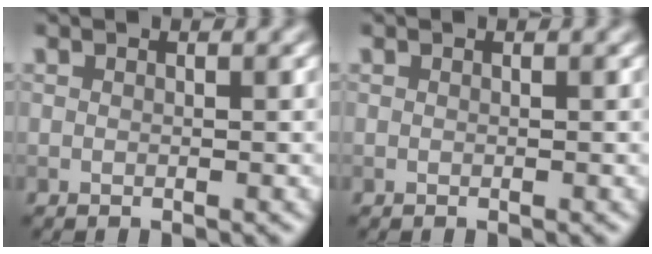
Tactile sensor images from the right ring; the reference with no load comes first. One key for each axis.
{"total": 0.0}